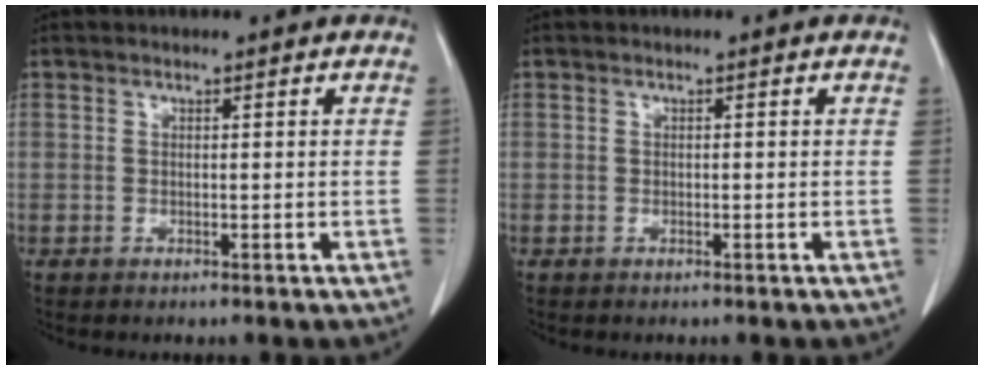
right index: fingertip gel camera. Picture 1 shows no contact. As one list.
[{"total": 0.0}]